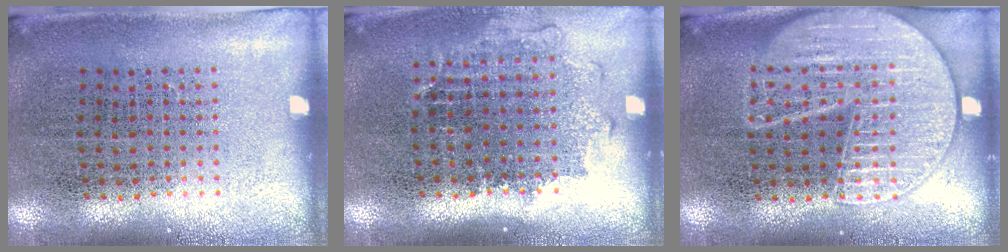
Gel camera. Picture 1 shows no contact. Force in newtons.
{"total": 1.1, "press": 1.0, "slide": 0.5}
{"total": 2.3, "press": 2.3, "slide": 0.3}